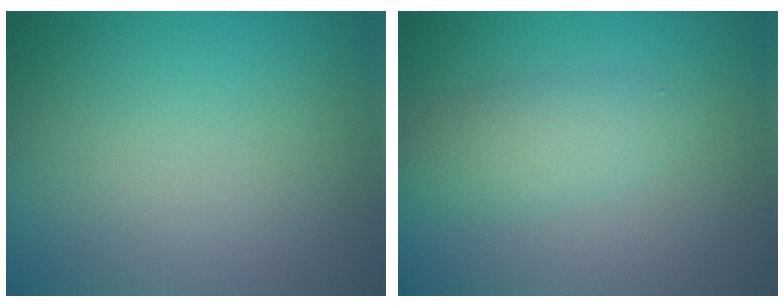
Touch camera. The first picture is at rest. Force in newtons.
{"total": 2.6, "press": 2.6, "slide": 0.2}